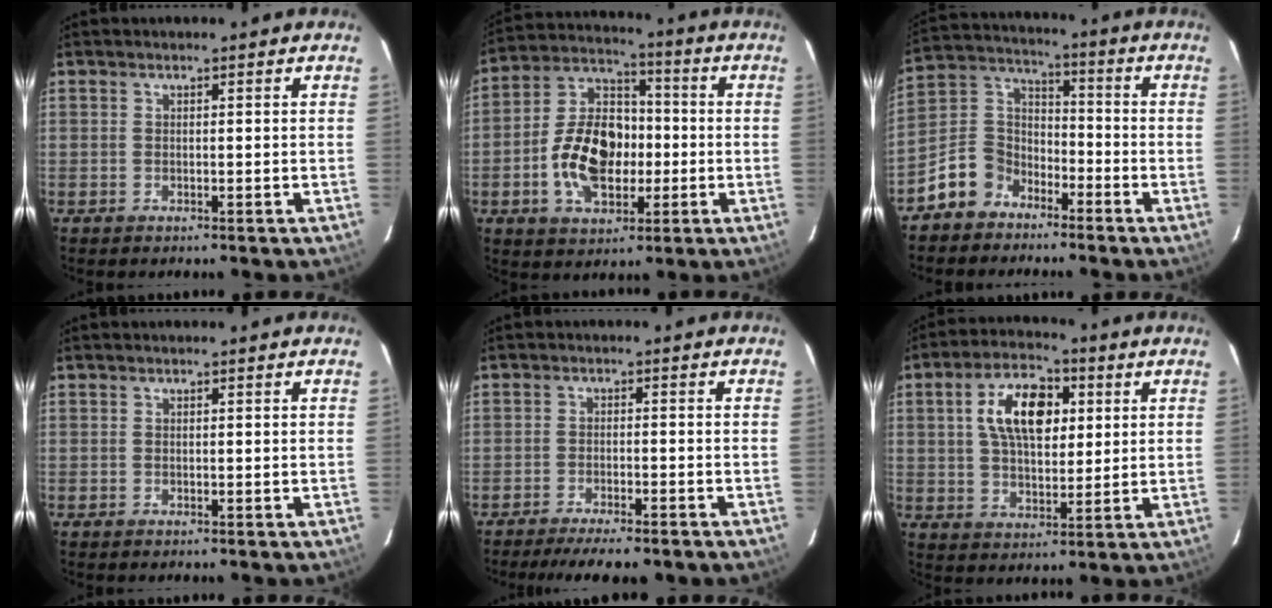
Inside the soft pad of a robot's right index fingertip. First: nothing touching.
{"total": 14.9, "force": [-3.1, 9.6, 10.9], "torque": [-0.217, 0.022, -0.048]}
{"total": 9.4, "force": [-6.2, 6.6, 2.4], "torque": [-0.066, 0.042, -0.121]}
{"total": 0.0}
{"total": 9.7, "force": [-8.1, 1.7, 5.0], "torque": [-0.110, -0.023, -0.123]}
{"total": 12.4, "force": [3.4, 6.7, 9.8], "torque": [-0.171, 0.026, 0.058]}